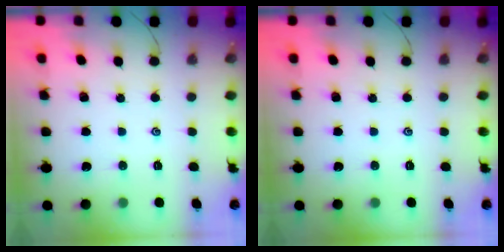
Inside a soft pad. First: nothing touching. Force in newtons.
{"total": 0.0}